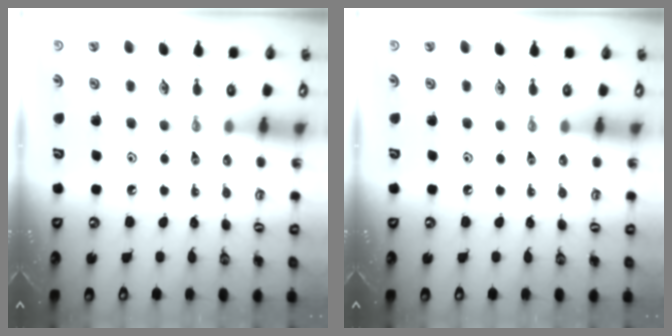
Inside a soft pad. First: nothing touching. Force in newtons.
{"total": 0.0}